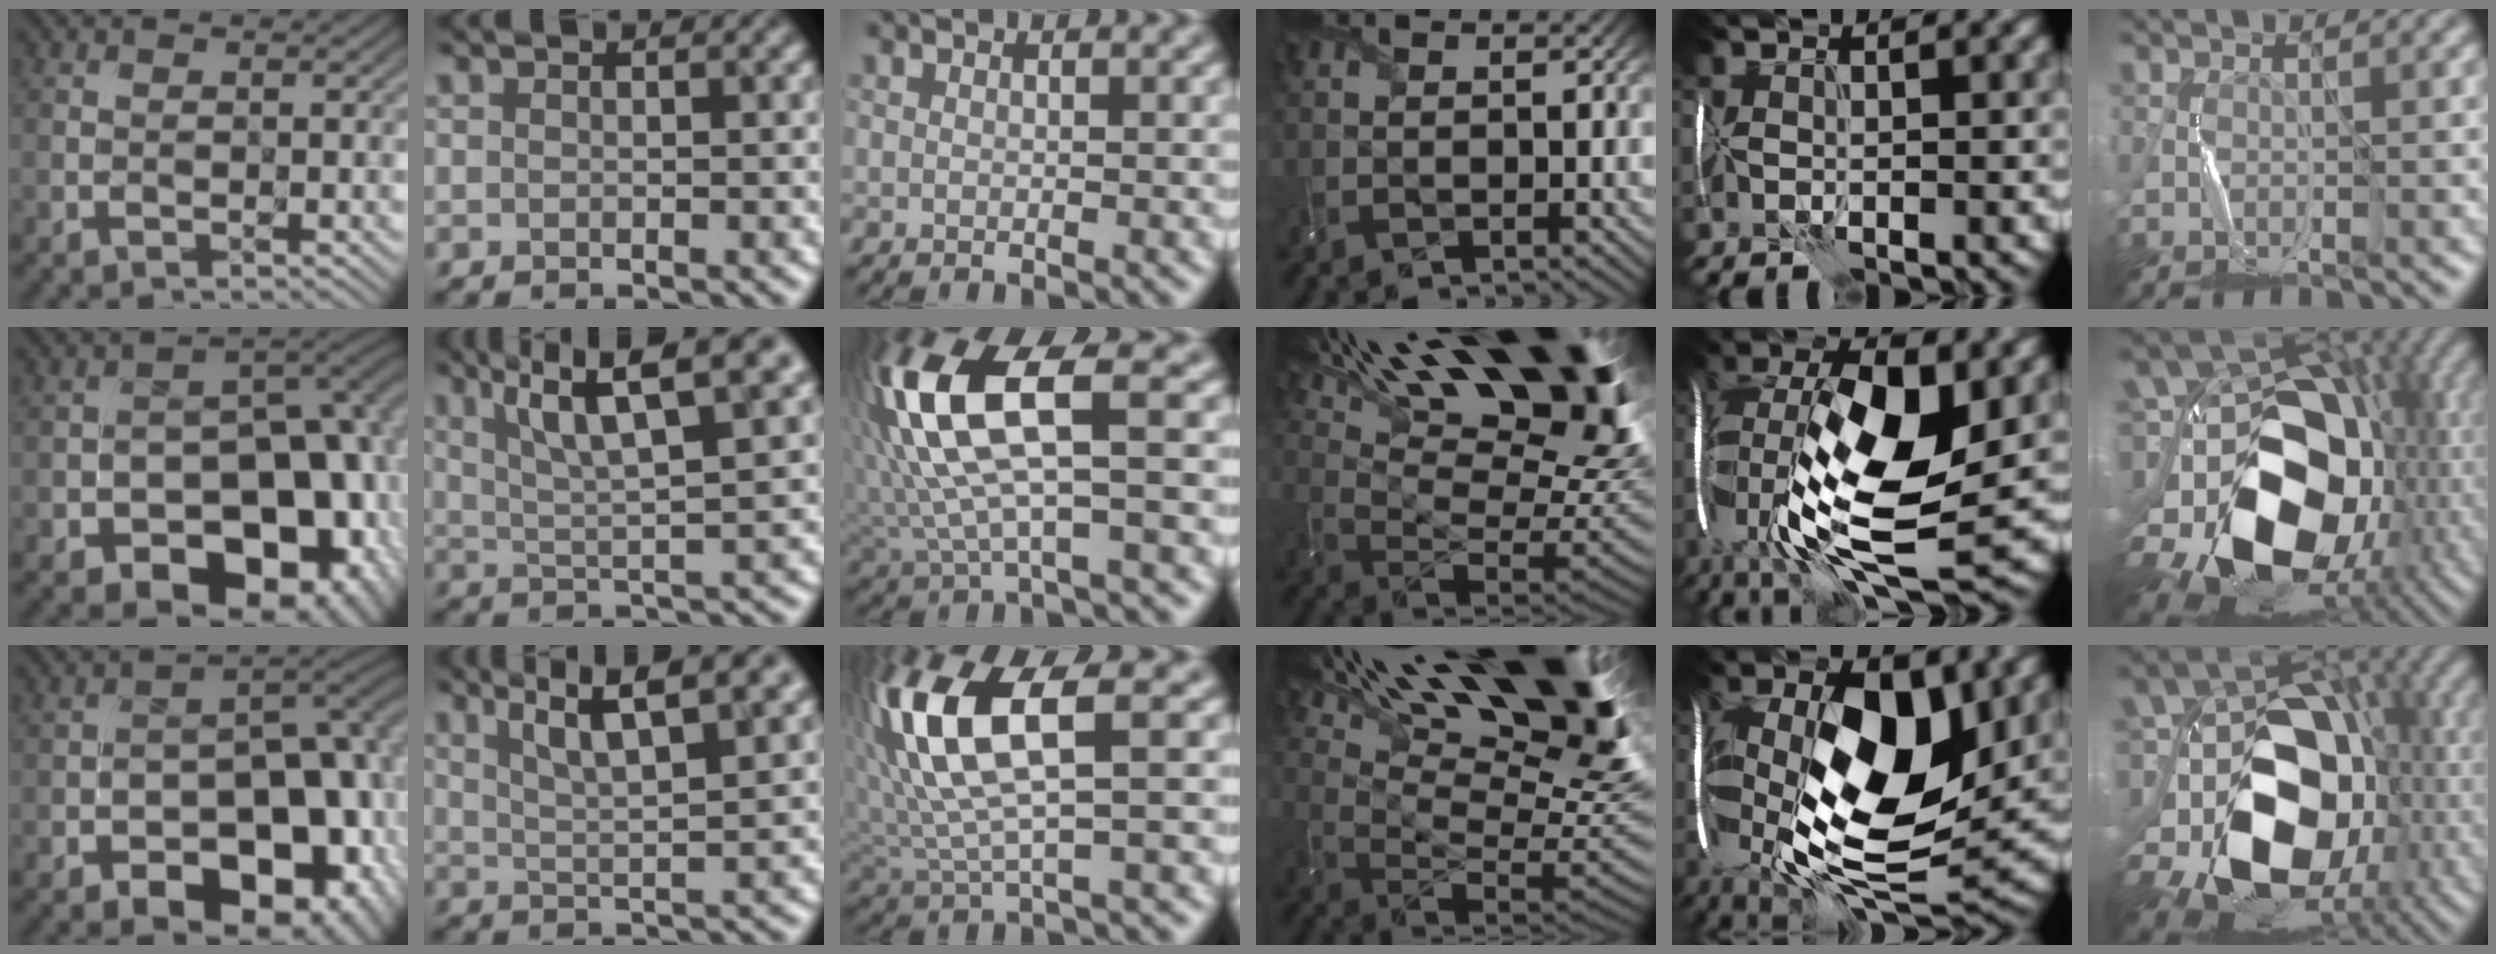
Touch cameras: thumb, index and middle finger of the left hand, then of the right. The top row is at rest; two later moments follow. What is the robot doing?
{"motion": "wrap", "object": "ribbon"}